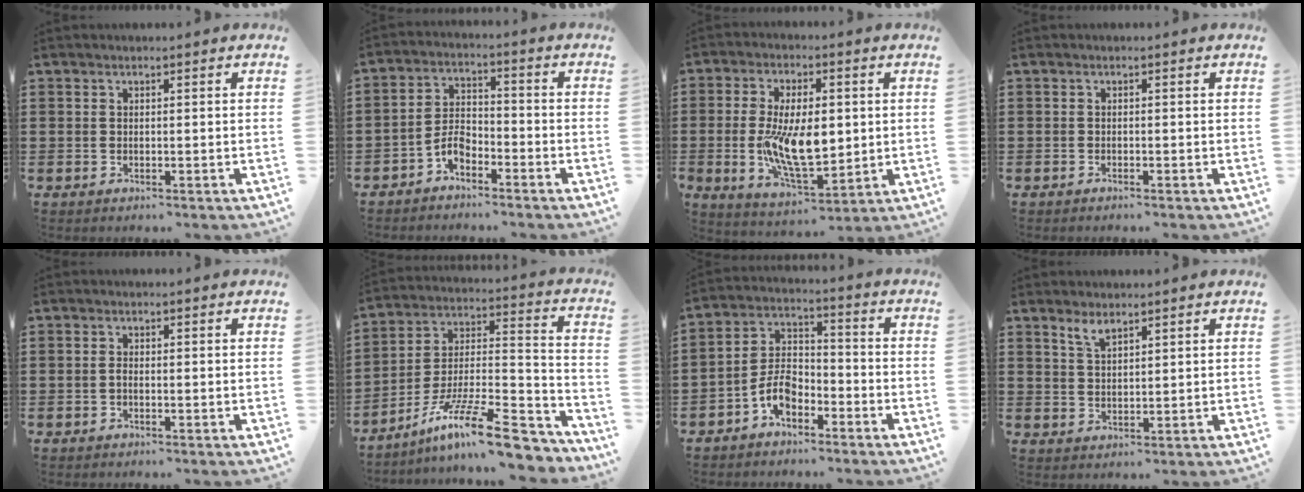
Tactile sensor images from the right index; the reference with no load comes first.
{"total": 4.4, "force": [-2.9, 2.3, 2.5], "torque": [-0.067, 0.004, -0.062]}
{"total": 11.7, "force": [-0.1, 5.5, 10.3], "torque": [-0.205, -0.005, -0.001]}
{"total": 0.5, "force": [-0.5, -0.1, 0.1], "torque": [-0.004, -0.004, -0.010]}
{"total": 0.7, "force": [-0.4, -0.3, 0.5], "torque": [-0.010, -0.005, -0.006]}
{"total": 16.4, "force": [-11.8, 2.8, 11.0], "torque": [-0.179, 0.036, -0.206]}
{"total": 6.4, "force": [-3.5, 3.6, 4.0], "torque": [-0.096, 0.010, -0.072]}
{"total": 2.5, "force": [2.1, 0.4, 1.3], "torque": [-0.028, 0.001, 0.039]}